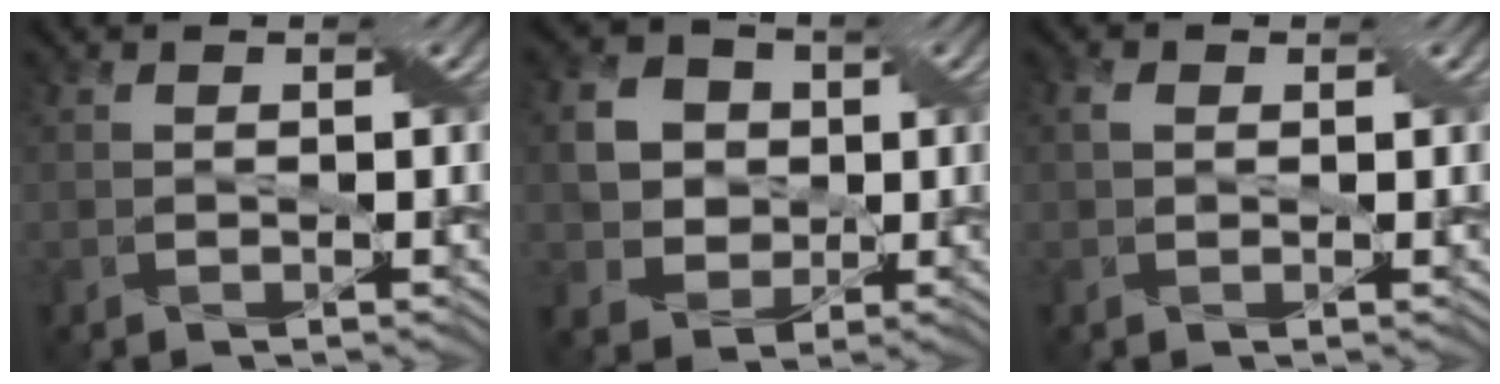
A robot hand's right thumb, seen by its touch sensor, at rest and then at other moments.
{"total": 6.2, "force": [0.7, 5.7, 2.3], "torque": [-0.072, 0.008, 0.004]}
{"total": 1.1, "force": [0.3, 0.8, 0.7], "torque": [-0.015, 0.005, 0.004]}